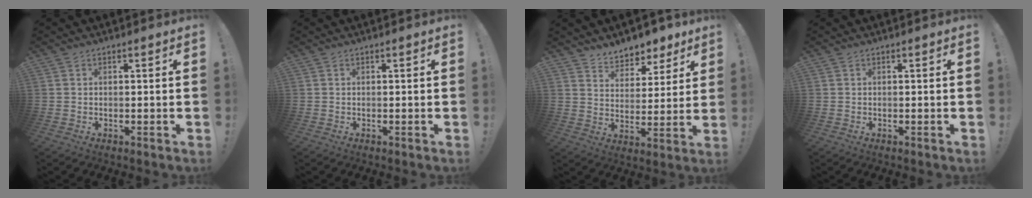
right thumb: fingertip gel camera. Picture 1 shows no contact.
{"total": 0.0}
{"total": 7.6, "force": [6.2, 4.2, 1.1], "torque": [-0.011, -0.059, 0.118]}
{"total": 0.0}